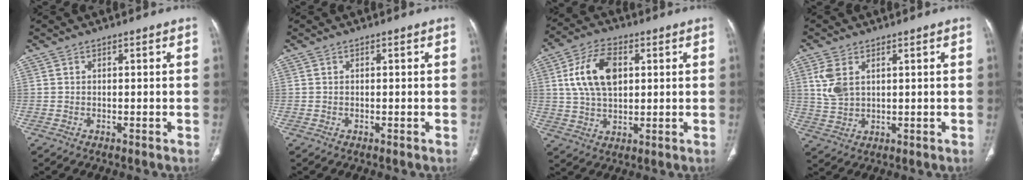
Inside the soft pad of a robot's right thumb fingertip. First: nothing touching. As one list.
[{"total": 0.0}, {"total": 12.1, "force": [2.9, 7.2, 9.3], "torque": [-0.165, 0.003, 0.053]}, {"total": 6.1, "force": [2.3, 3.6, 4.3], "torque": [-0.096, -0.005, 0.055]}]